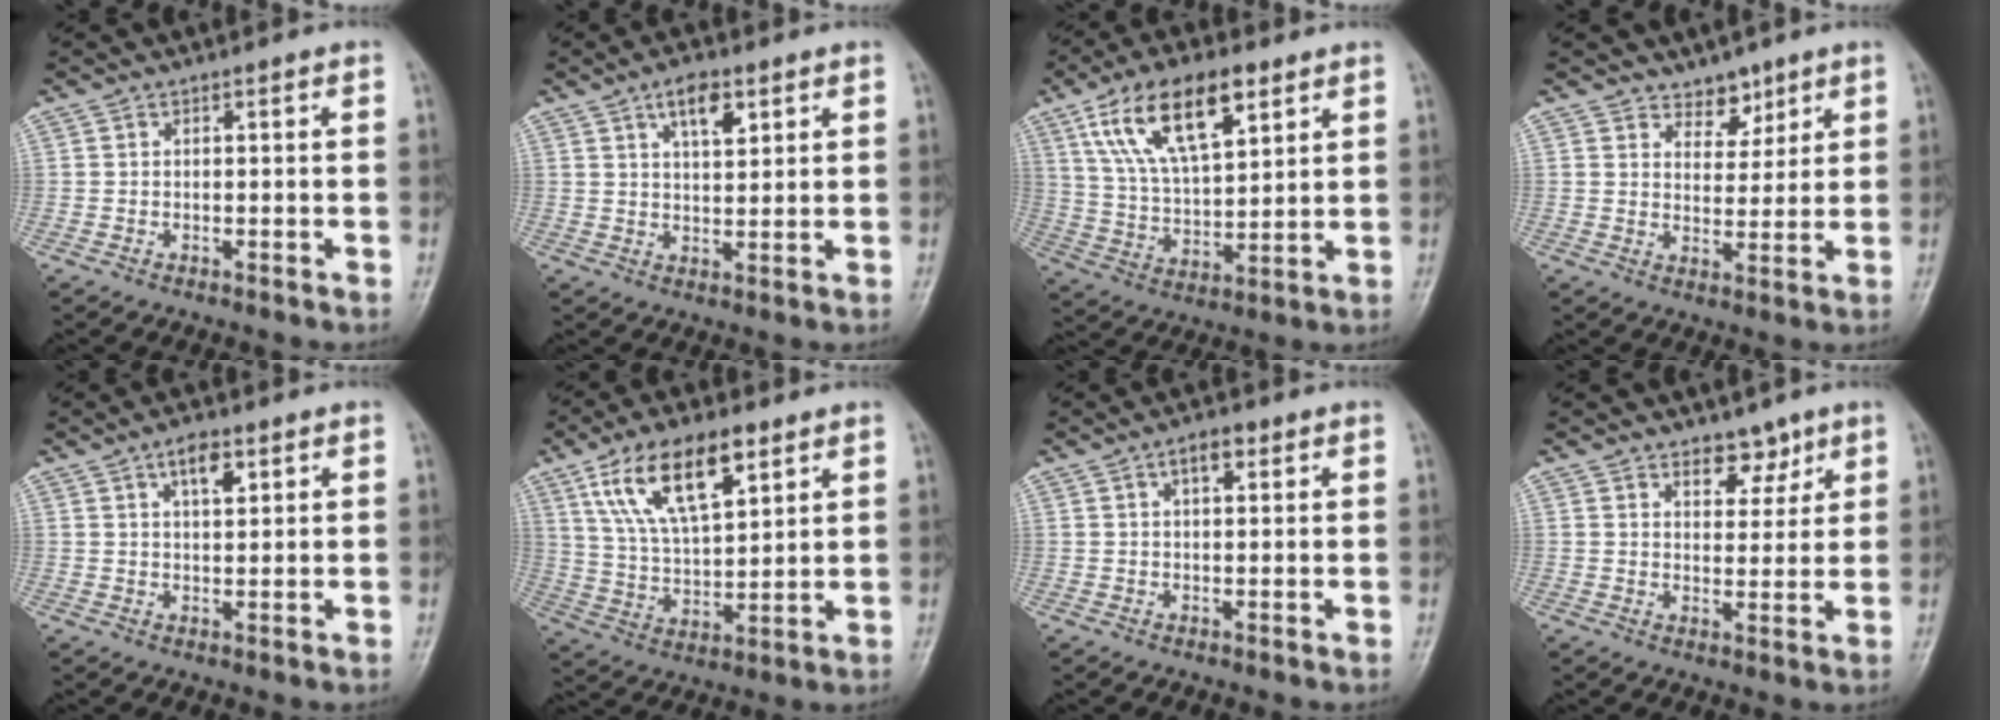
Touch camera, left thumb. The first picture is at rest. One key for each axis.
{"total": 6.2, "fx": 3.3, "fy": 2.8, "fz": 4.5, "tx": -0.063, "ty": -0.014, "tz": 0.053}
{"total": 16.7, "fx": 8.5, "fy": 7.3, "fz": 12.4, "tx": -0.200, "ty": -0.020, "tz": 0.161}
{"total": 4.8, "fx": 3.6, "fy": 2.9, "fz": 1.2, "tx": 0.013, "ty": -0.026, "tz": 0.060}
{"total": 4.8, "fx": 2.4, "fy": 2.2, "fz": 3.6, "tx": -0.051, "ty": -0.007, "tz": 0.039}
{"total": 15.8, "fx": 8.1, "fy": 6.8, "fz": 11.7, "tx": -0.189, "ty": -0.021, "tz": 0.155}
{"total": 3.7, "fx": 1.7, "fy": 1.8, "fz": 2.8, "tx": -0.036, "ty": 0.001, "tz": 0.025}
{"total": 5.2, "fx": 3.6, "fy": 3.1, "fz": 2.2, "tx": 0.000, "ty": -0.023, "tz": 0.055}